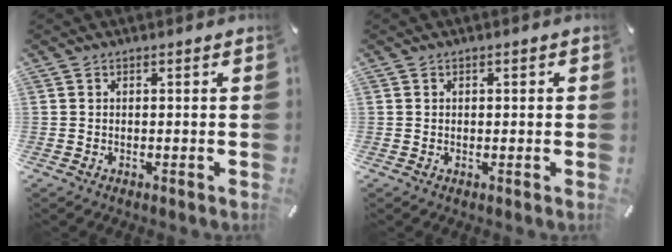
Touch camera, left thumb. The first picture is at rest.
{"total": 0.7, "force": [-0.1, 0.7, 0.2], "torque": [-0.003, 0.004, -0.003]}